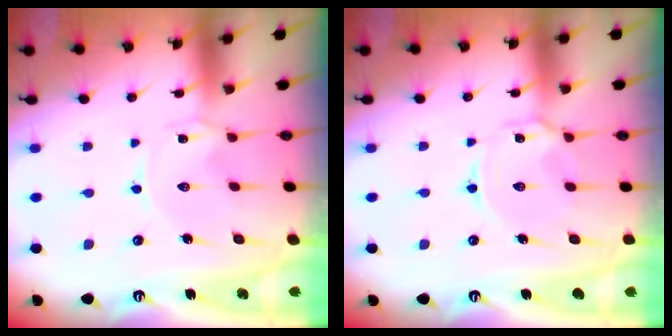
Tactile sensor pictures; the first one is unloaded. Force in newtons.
{"total": 4.8, "press": 4.7, "slide": 0.5}